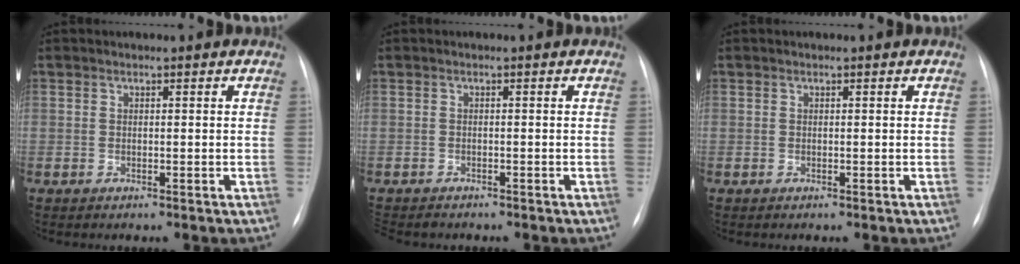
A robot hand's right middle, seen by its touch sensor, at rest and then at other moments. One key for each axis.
{"total": 4.1, "fx": -3.6, "fy": 1.7, "fz": 1.2, "tx": -0.016, "ty": -0.004, "tz": -0.050}
{"total": 0.0}